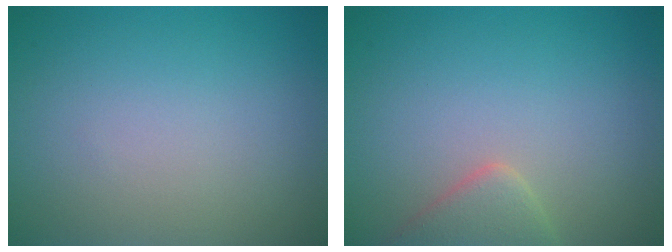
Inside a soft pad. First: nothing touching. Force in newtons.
{"total": 2.8, "press": 2.8, "slide": 0.2}